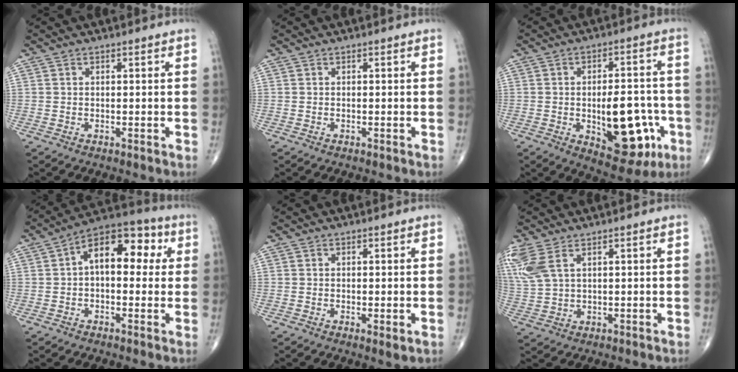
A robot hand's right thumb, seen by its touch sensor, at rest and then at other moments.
{"total": 0.0}
{"total": 15.7, "force": [-4.1, 7.7, 13.0], "torque": [-0.145, 0.022, -0.042]}
{"total": 13.0, "force": [2.2, 7.5, 10.4], "torque": [-0.121, 0.037, 0.020]}
{"total": 1.5, "force": [-0.2, 0.4, 1.4], "torque": [-0.025, -0.007, -0.003]}
{"total": 8.4, "force": [4.2, 3.8, 6.2], "torque": [-0.167, 0.001, 0.097]}